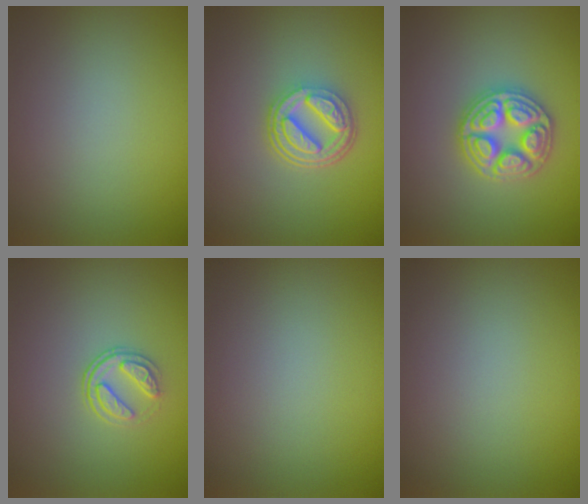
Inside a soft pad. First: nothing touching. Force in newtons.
{"total": 4.9, "press": 3.6, "slide": 3.3}
{"total": 4.9, "press": 4.8, "slide": 0.6}
{"total": 2.3, "press": 1.7, "slide": 1.6}
{"total": 0.0}
{"total": 0.0}